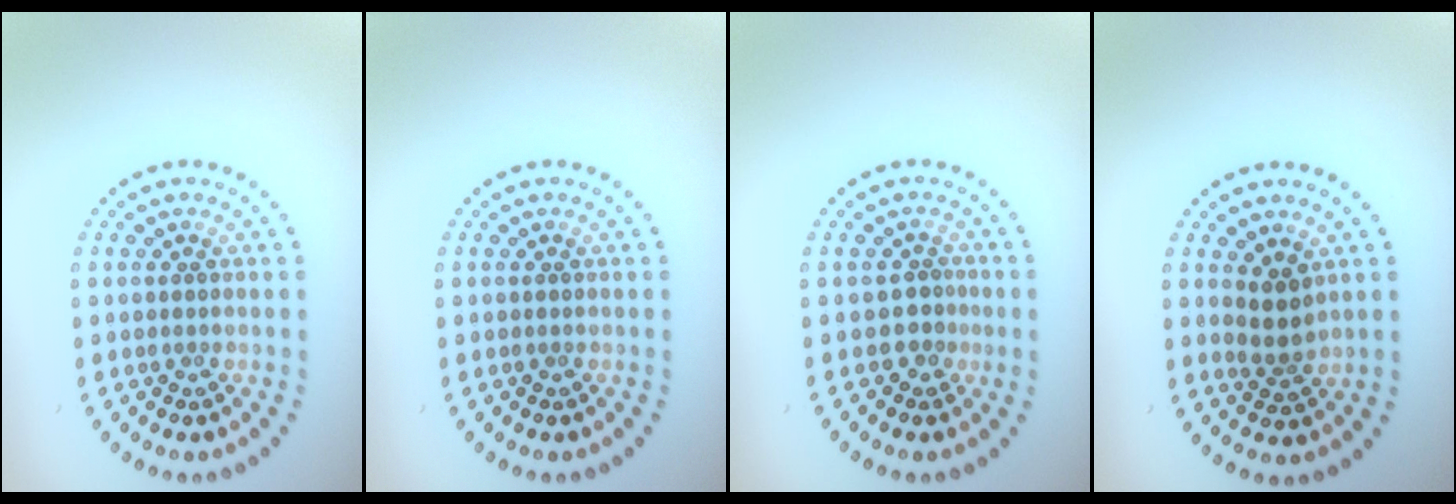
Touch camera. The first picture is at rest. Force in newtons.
{"total": 0.0}
{"total": 1.6, "press": 1.2, "slide": 1.0}
{"total": 2.3, "press": 1.9, "slide": 1.3}